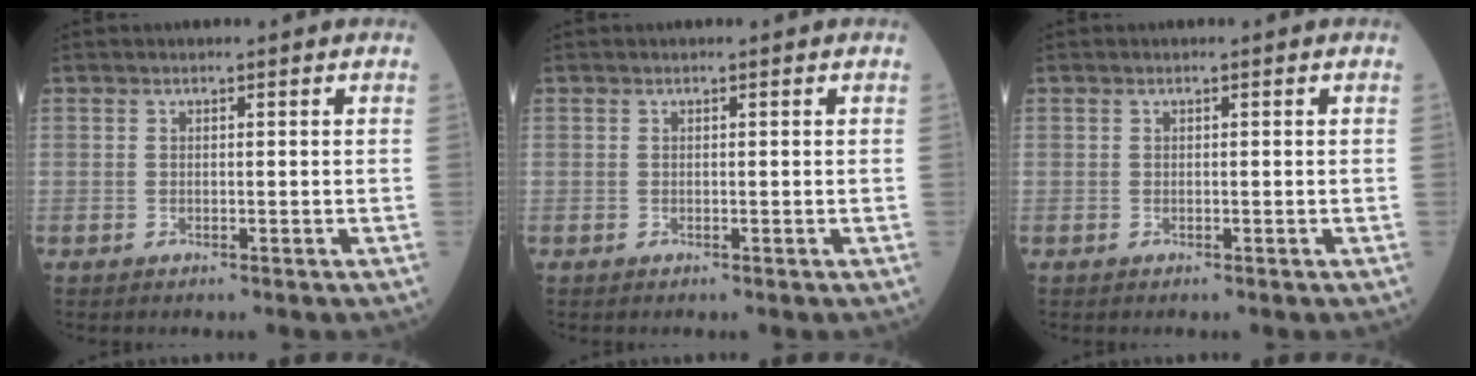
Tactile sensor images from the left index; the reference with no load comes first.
{"total": 0.0}
{"total": 0.0}